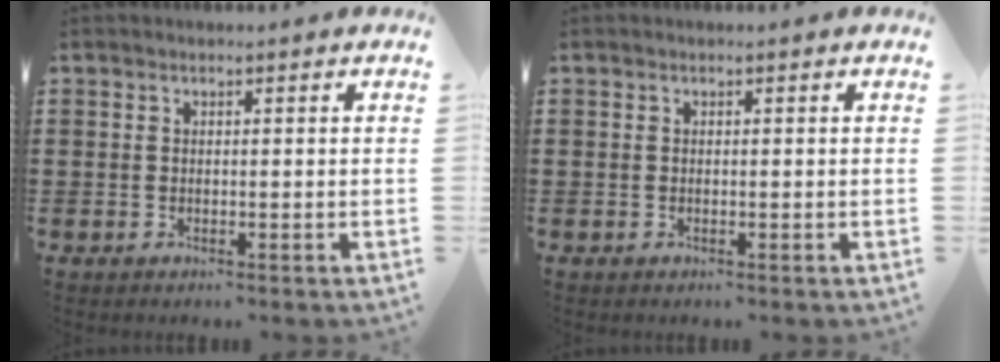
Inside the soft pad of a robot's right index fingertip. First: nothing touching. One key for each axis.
{"total": 0.0}